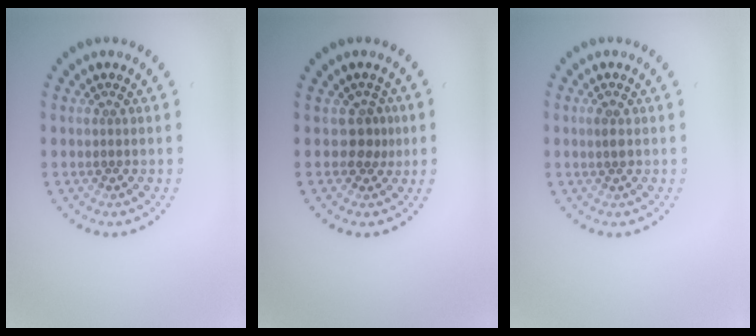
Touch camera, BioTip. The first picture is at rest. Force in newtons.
{"total": 1.9, "press": 1.4, "slide": 1.2}
{"total": 0.9, "press": 0.8, "slide": 0.3}